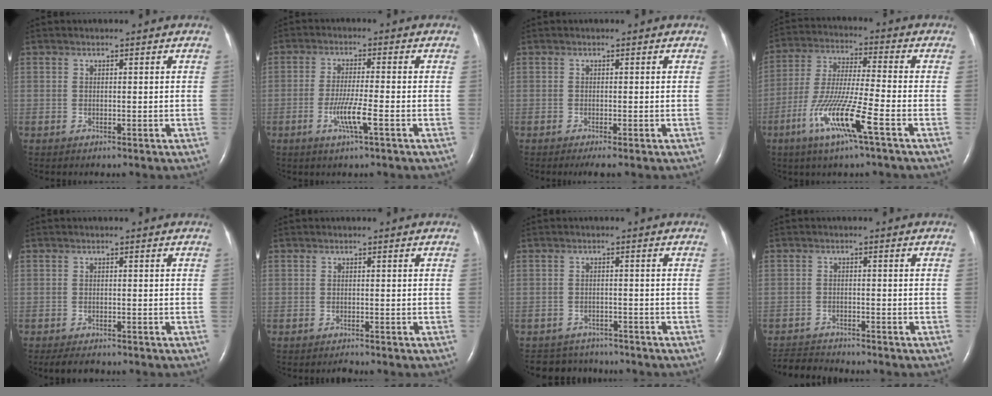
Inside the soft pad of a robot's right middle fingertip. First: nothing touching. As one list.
[{"total": 5.0, "force": [-2.0, -0.2, 4.6], "torque": [-0.091, -0.009, -0.039]}, {"total": 1.5, "force": [-1.0, 0.0, 1.1], "torque": [-0.024, -0.007, -0.019]}, {"total": 11.9, "force": [-5.6, -0.1, 10.5], "torque": [-0.216, -0.018, -0.109]}, {"total": 3.0, "force": [-2.4, 1.0, 1.4], "torque": [-0.027, -0.008, -0.033]}, {"total": 0.6, "force": [-0.6, 0.0, 0.1], "torque": [-0.007, -0.003, -0.008]}, {"total": 5.5, "force": [-5.1, 1.9, -0.2], "torque": [-0.001, 0.007, -0.072]}, {"total": 4.3, "force": [-4.3, 0.1, 0.0], "torque": [0.000, -0.019, -0.075]}]